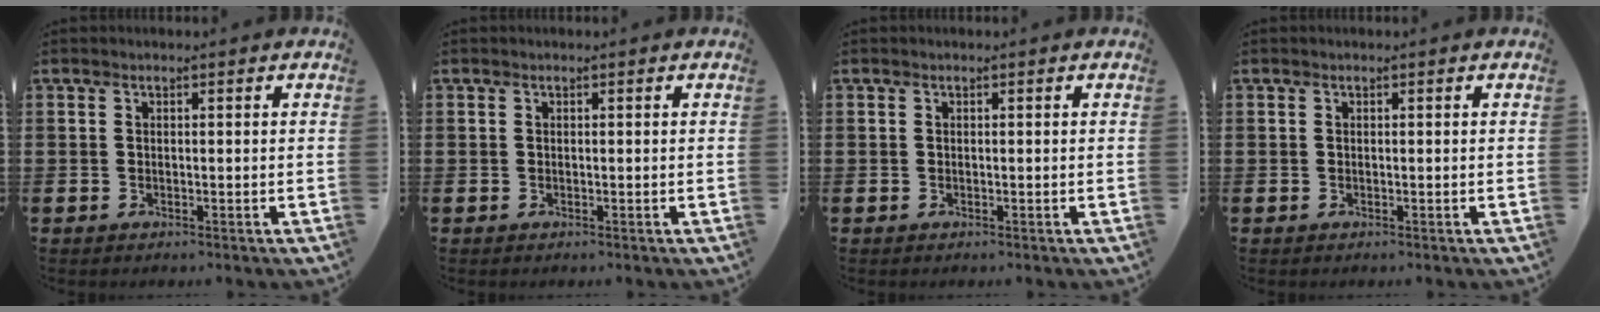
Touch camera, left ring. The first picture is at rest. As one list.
[{"total": 0.0}, {"total": 0.0}, {"total": 0.0}]